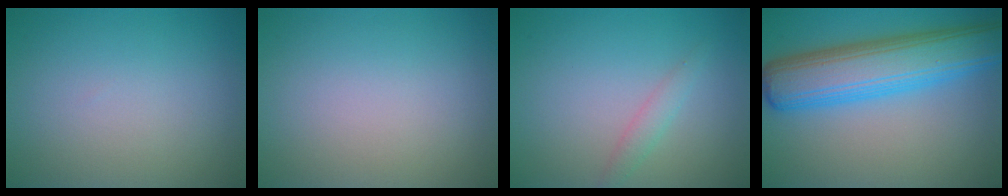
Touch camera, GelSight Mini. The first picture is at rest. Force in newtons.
{"total": 0.0}
{"total": 1.3, "press": 1.3, "slide": 0.0}
{"total": 9.3, "press": 9.3, "slide": 0.2}